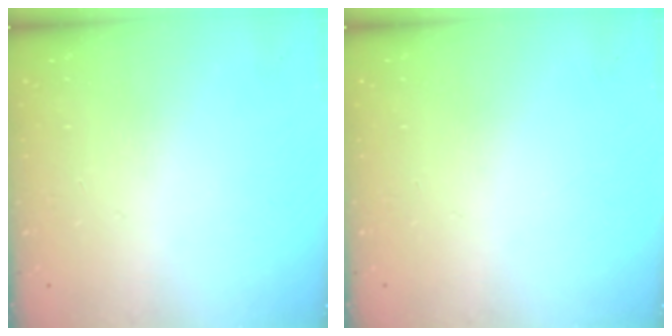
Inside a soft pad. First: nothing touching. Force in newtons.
{"total": 0.0}